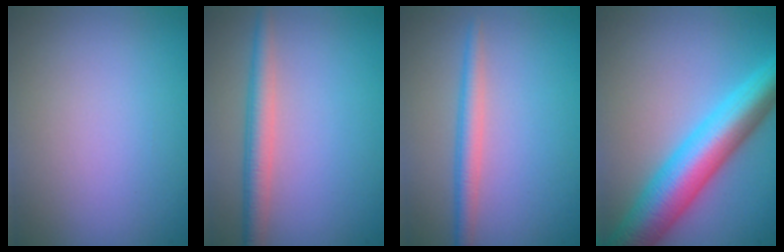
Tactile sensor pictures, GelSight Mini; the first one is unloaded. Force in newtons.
{"total": 3.0, "press": 3.0, "slide": 0.1}
{"total": 2.4, "press": 2.4, "slide": 0.1}
{"total": 9.0, "press": 9.0, "slide": 0.0}